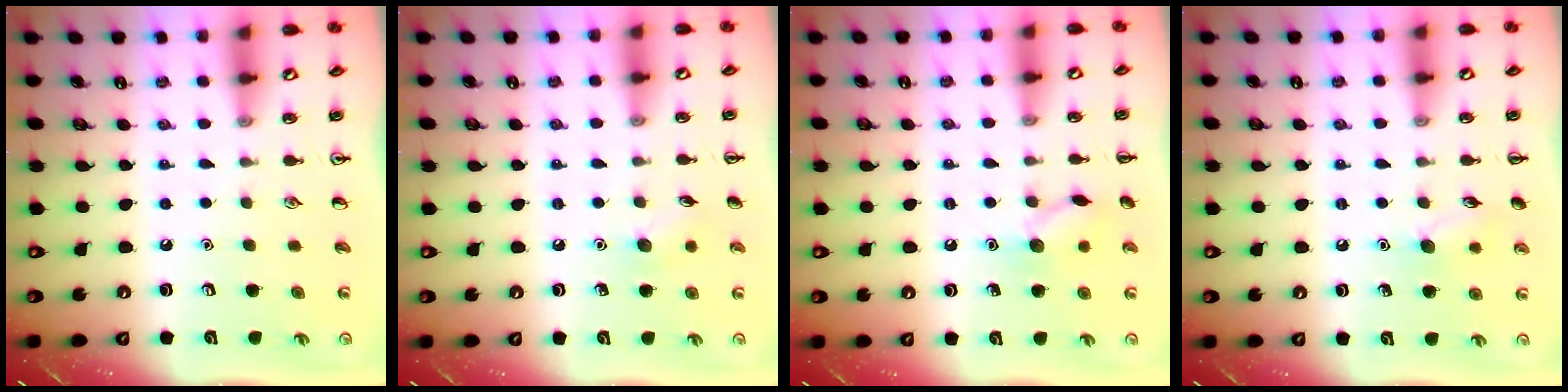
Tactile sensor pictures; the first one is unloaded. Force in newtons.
{"total": 6.2, "press": 5.9, "slide": 1.7}
{"total": 9.3, "press": 9.3, "slide": 0.9}
{"total": 7.8, "press": 7.6, "slide": 1.7}